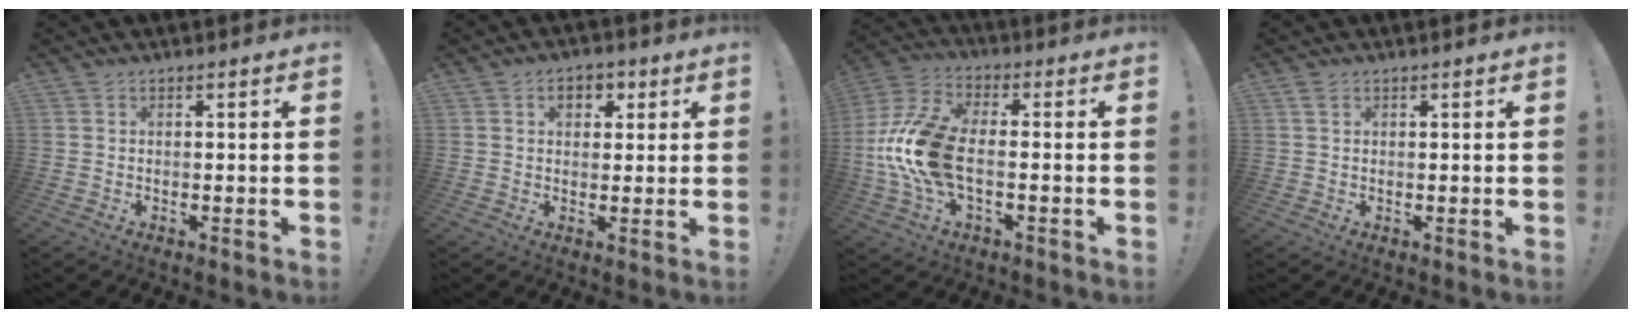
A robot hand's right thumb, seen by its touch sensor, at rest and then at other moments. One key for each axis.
{"total": 5.4, "fx": 1.9, "fy": 3.9, "fz": 3.2, "tx": -0.030, "ty": 0.001, "tz": 0.028}
{"total": 16.3, "fx": -2.2, "fy": 8.9, "fz": 13.5, "tx": -0.262, "ty": 0.007, "tz": -0.032}
{"total": 1.4, "fx": 0.9, "fy": 0.9, "fz": 0.5, "tx": -0.002, "ty": -0.001, "tz": 0.015}